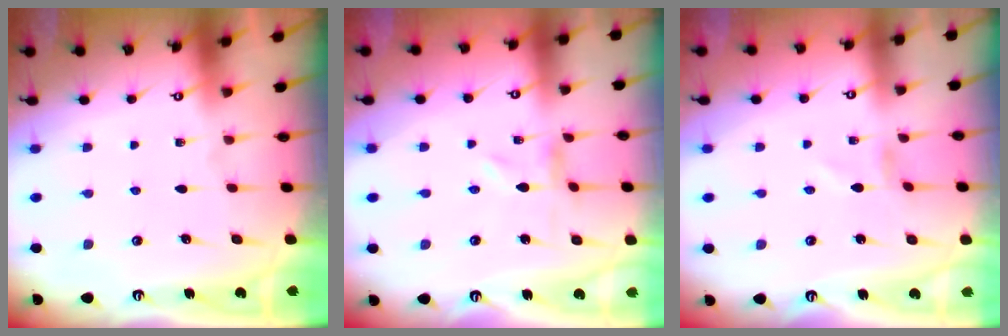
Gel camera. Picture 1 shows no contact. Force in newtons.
{"total": 0.0}
{"total": 0.9, "press": 0.8, "slide": 0.1}